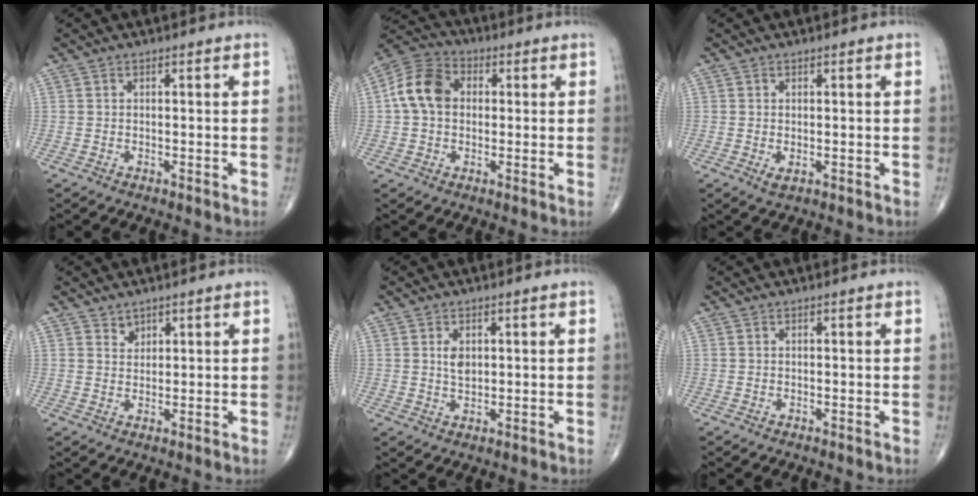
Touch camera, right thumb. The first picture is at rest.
{"total": 9.9, "force": [0.9, 7.4, 6.5], "torque": [-0.118, 0.027, 0.005]}
{"total": 1.5, "force": [-0.3, 0.7, 1.2], "torque": [-0.020, -0.004, -0.001]}
{"total": 1.9, "force": [1.4, 1.2, 0.2], "torque": [0.012, -0.010, 0.021]}
{"total": 3.1, "force": [0.8, 2.0, 2.2], "torque": [-0.030, -0.005, 0.015]}
{"total": 0.0}